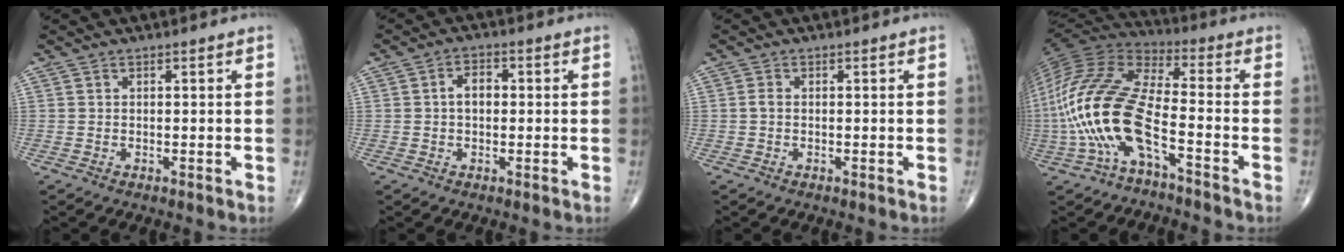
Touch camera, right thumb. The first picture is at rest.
{"total": 3.7, "force": [0.0, 2.5, 2.7], "torque": [-0.038, 0.015, -0.004]}
{"total": 1.0, "force": [-0.1, 0.6, 0.7], "torque": [-0.014, 0.000, -0.005]}
{"total": 19.5, "force": [-6.2, 7.2, 17.0], "torque": [-0.375, 0.052, -0.117]}